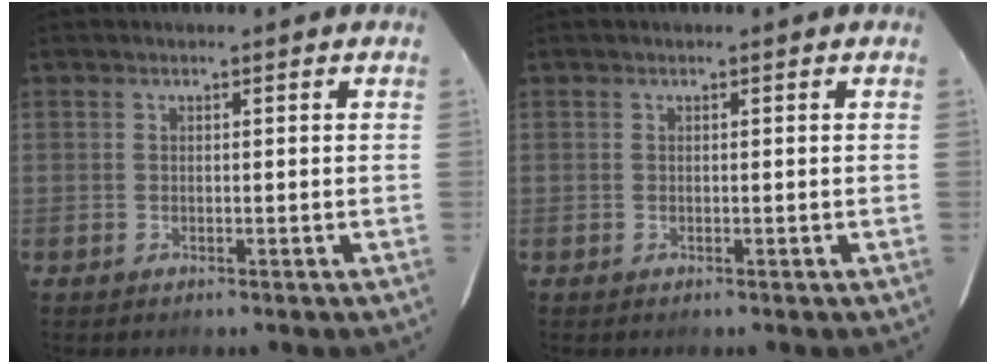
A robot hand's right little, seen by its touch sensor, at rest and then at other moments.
{"total": 0.0}